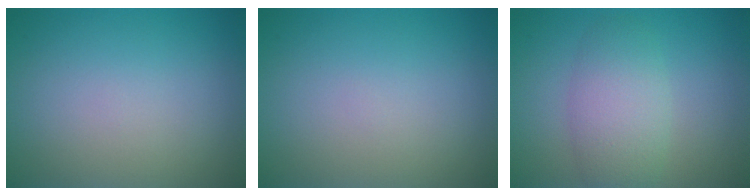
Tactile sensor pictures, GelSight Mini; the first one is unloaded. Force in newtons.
{"total": 0.0}
{"total": 2.7, "press": 2.7, "slide": 0.3}